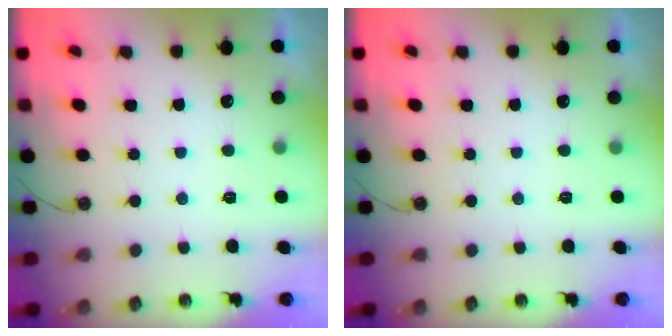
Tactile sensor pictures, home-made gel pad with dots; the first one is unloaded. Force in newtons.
{"total": 0.0}